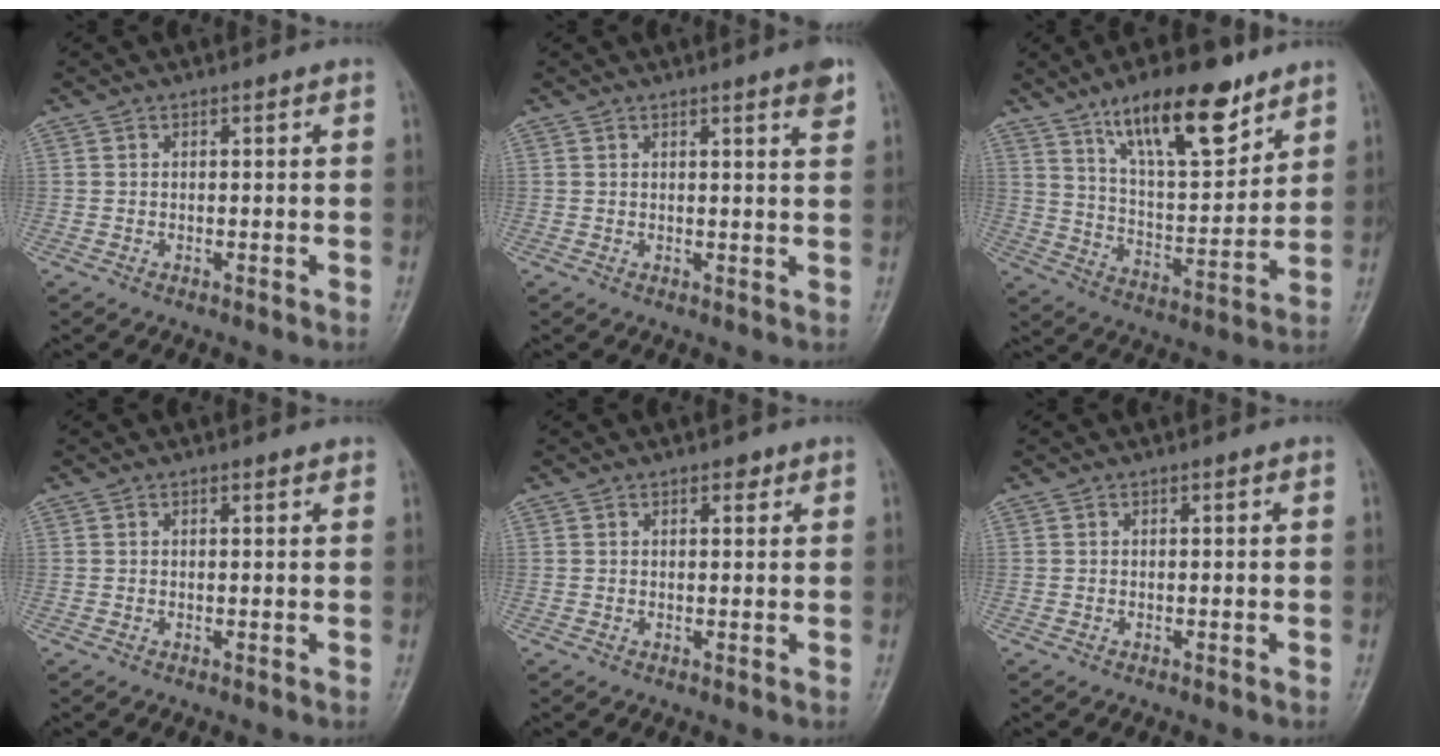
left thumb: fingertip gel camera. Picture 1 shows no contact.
{"total": 3.2, "force": [2.1, 0.2, 2.4], "torque": [-0.030, -0.012, 0.026]}
{"total": 17.3, "force": [11.1, 6.0, 11.8], "torque": [-0.160, -0.059, 0.194]}
{"total": 0.8, "force": [0.6, 0.3, 0.4], "torque": [-0.006, -0.002, 0.007]}
{"total": 1.3, "force": [0.9, 0.6, 0.7], "torque": [-0.004, -0.004, 0.010]}
{"total": 0.0}